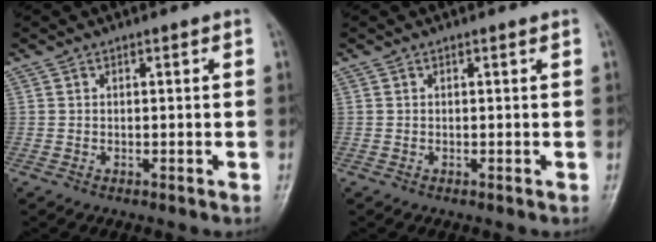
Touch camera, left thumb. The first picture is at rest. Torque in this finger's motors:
{"motor_torque": [0.00, 0.00, -0.05, 0.05, 0.00]}